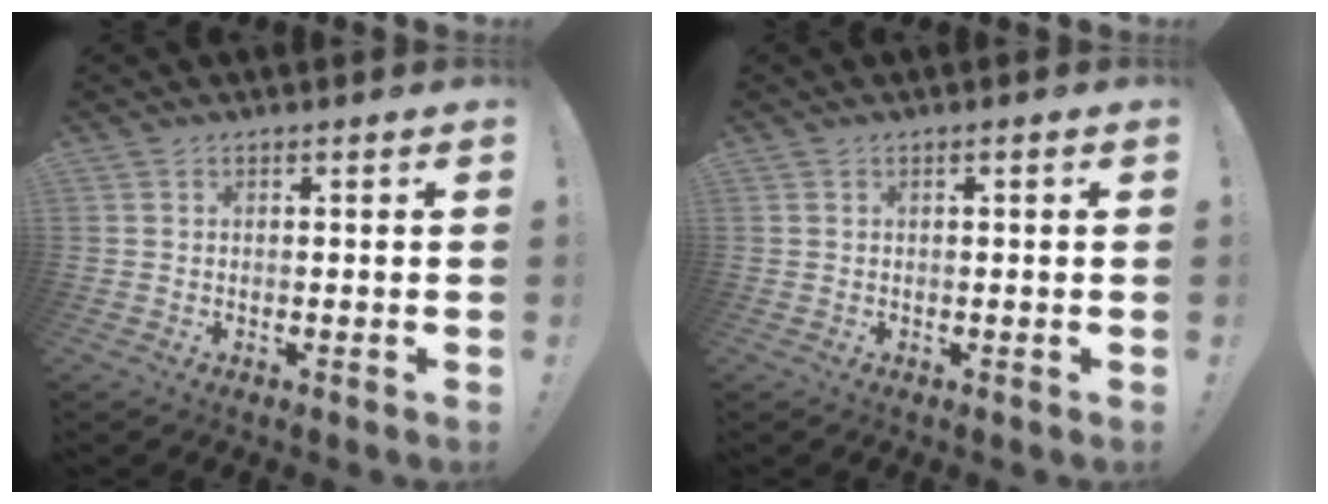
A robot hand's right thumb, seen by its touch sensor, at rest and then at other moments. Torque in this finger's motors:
{"motor_torque": [-0.07, -0.03, -0.15, -0.10, -0.02]}